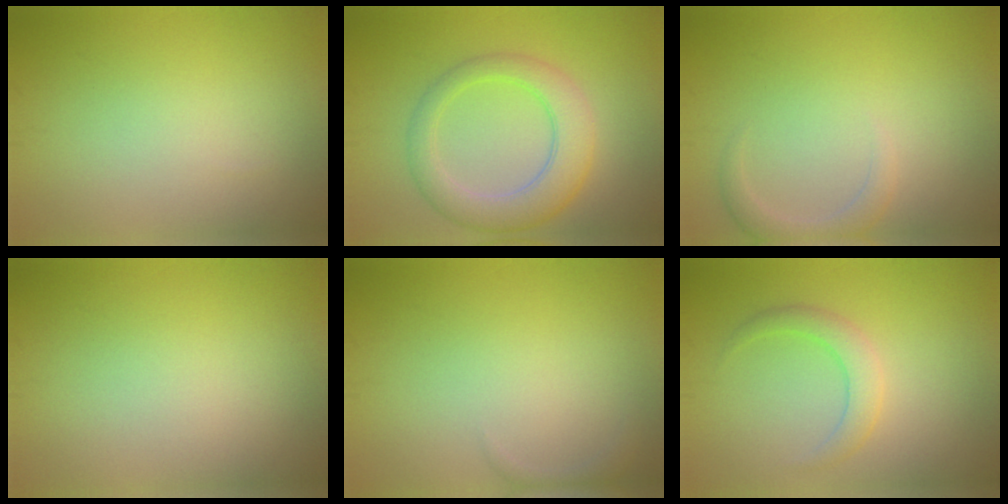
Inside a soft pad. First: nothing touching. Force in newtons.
{"total": 5.3, "press": 5.3, "slide": 0.2}
{"total": 2.0, "press": 2.0, "slide": 0.3}
{"total": 0.0}
{"total": 1.0, "press": 1.0, "slide": 0.1}
{"total": 2.4, "press": 2.4, "slide": 0.0}